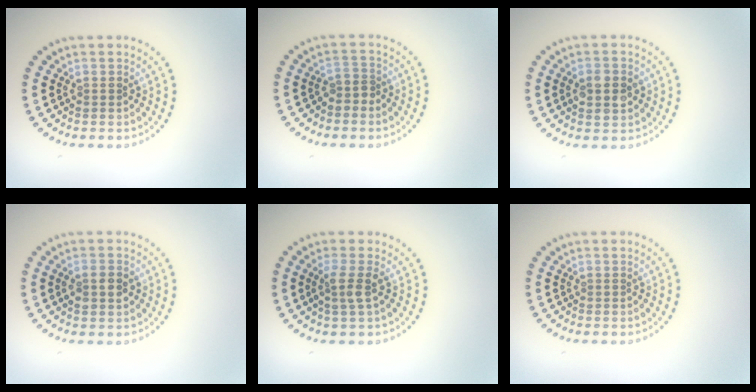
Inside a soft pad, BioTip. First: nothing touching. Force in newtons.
{"total": 1.6, "press": 1.1, "slide": 1.1}
{"total": 2.9, "press": 2.9, "slide": 0.2}
{"total": 1.9, "press": 1.9, "slide": 0.2}
{"total": 1.9, "press": 1.5, "slide": 1.2}
{"total": 0.0}